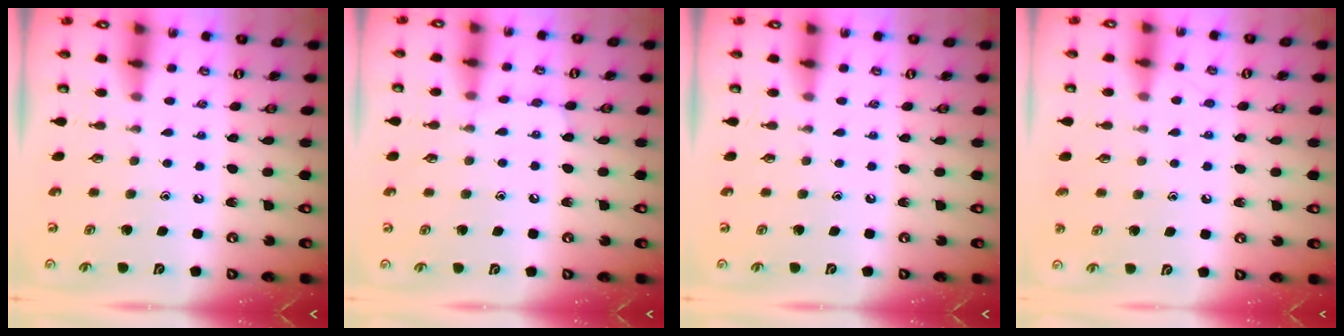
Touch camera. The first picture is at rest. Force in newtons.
{"total": 5.8, "press": 5.8, "slide": 0.6}
{"total": 0.0}
{"total": 6.5, "press": 6.4, "slide": 0.8}